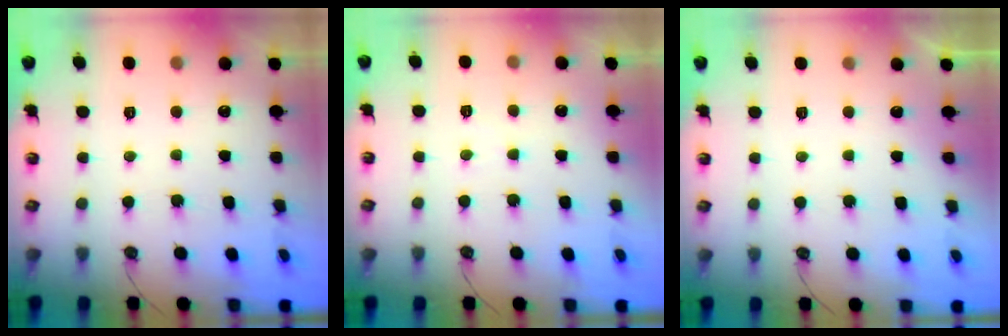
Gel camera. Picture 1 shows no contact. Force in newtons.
{"total": 2.9, "press": 2.9, "slide": 0.5}
{"total": 0.0}